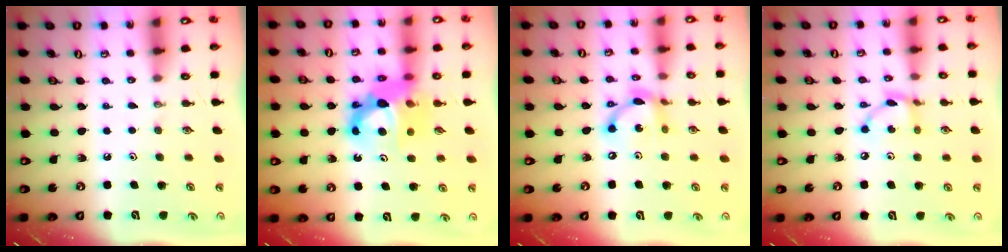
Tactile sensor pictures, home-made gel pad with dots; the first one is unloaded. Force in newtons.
{"total": 12.4, "press": 12.1, "slide": 2.5}
{"total": 12.3, "press": 12.3, "slide": 1.0}
{"total": 7.5, "press": 7.5, "slide": 0.2}